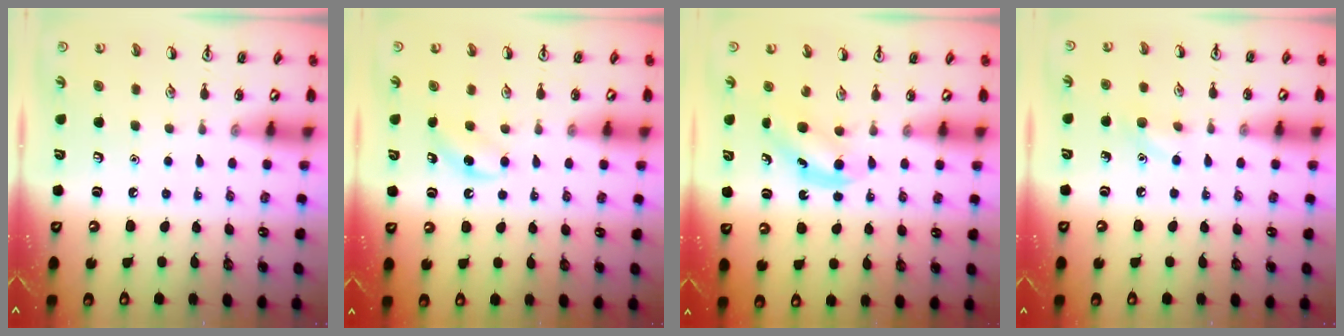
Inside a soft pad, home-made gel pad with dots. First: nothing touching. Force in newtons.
{"total": 4.1, "press": 3.7, "slide": 1.7}
{"total": 4.0, "press": 4.0, "slide": 0.8}
{"total": 6.5, "press": 6.2, "slide": 1.9}